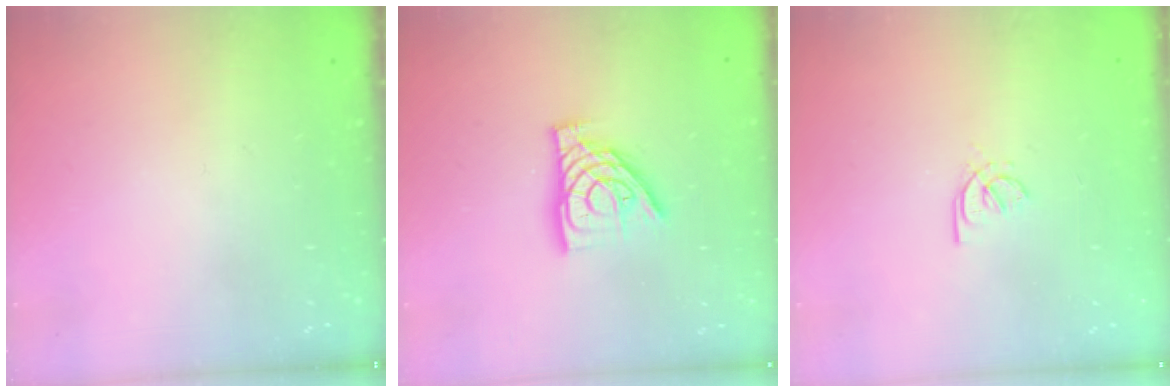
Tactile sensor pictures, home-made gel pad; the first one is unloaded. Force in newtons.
{"total": 12.1, "press": 12.0, "slide": 1.4}
{"total": 2.1, "press": 2.1, "slide": 0.6}